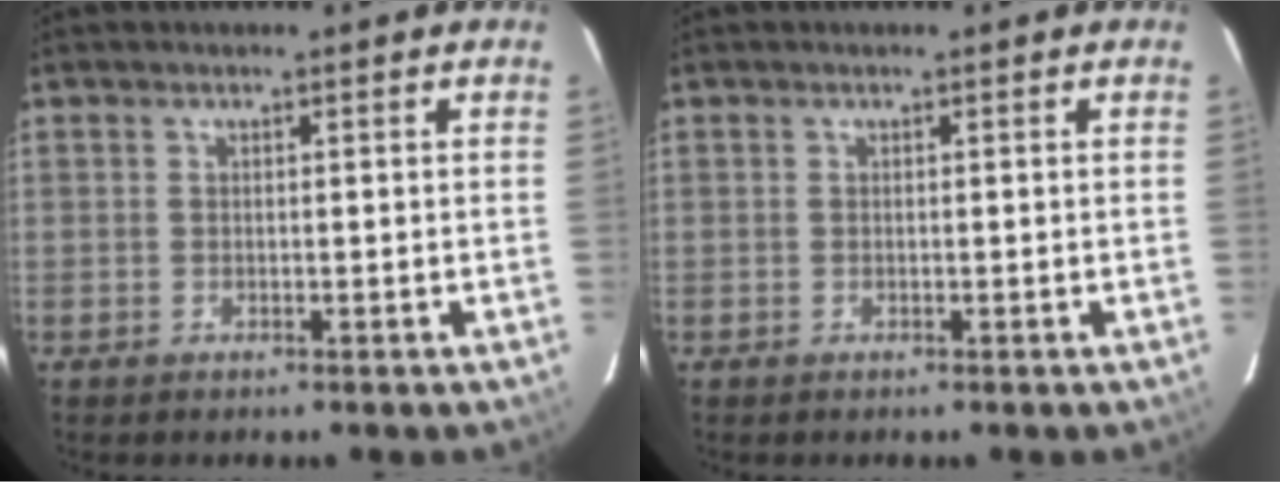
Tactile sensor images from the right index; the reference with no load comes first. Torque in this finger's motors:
{"motor_torque": [0.00, 0.00, 0.00, 0.01]}